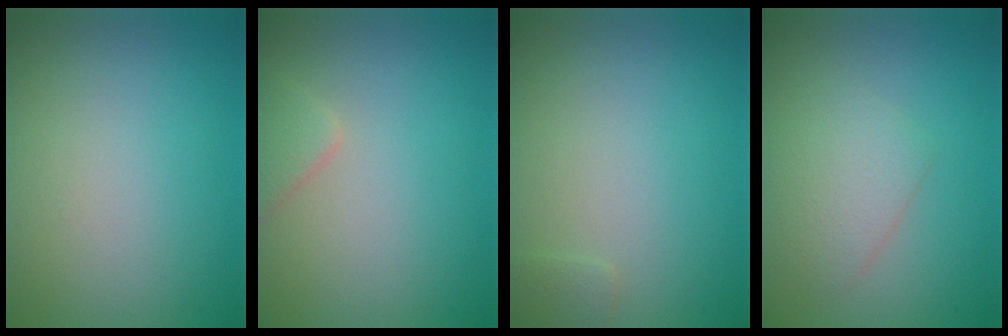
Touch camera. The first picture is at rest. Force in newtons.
{"total": 1.7, "press": 1.7, "slide": 0.1}
{"total": 0.8, "press": 0.8, "slide": 0.1}
{"total": 2.5, "press": 2.5, "slide": 0.1}